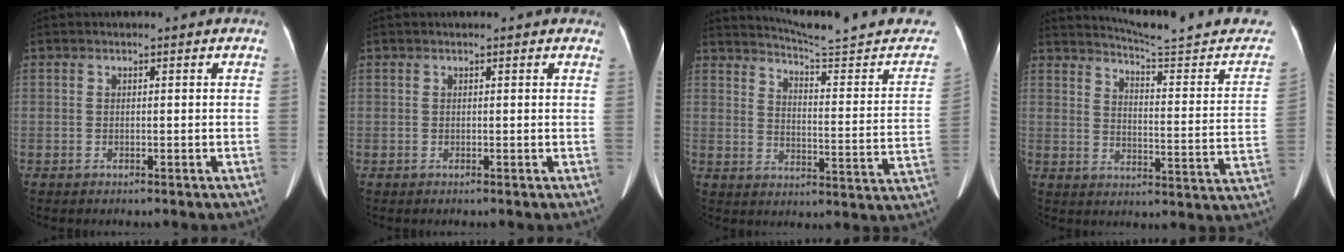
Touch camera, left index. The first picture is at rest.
{"total": 2.5, "force": [2.2, 0.8, 0.9], "torque": [-0.009, 0.009, 0.011]}
{"total": 19.4, "force": [18.4, -0.1, 6.2], "torque": [-0.082, -0.090, 0.227]}
{"total": 19.1, "force": [18.1, 0.2, 5.9], "torque": [-0.077, -0.090, 0.221]}